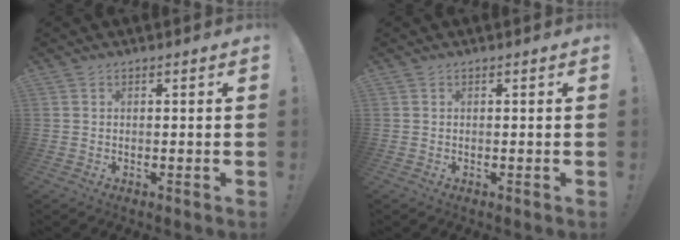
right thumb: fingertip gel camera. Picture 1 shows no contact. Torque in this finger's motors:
{"motor_torque": [0.00, 0.00, 0.00, 0.00, 0.00]}